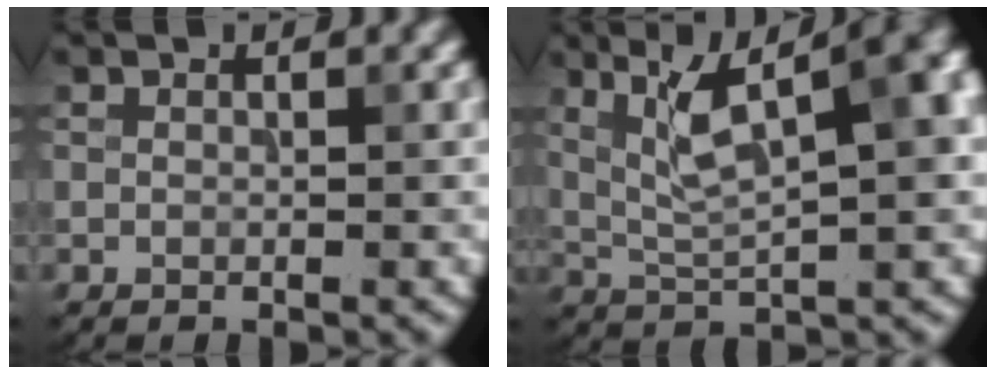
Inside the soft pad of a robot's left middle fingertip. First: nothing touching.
{"total": 10.7, "force": [3.6, 3.6, 9.4], "torque": [-0.154, 0.020, 0.062]}